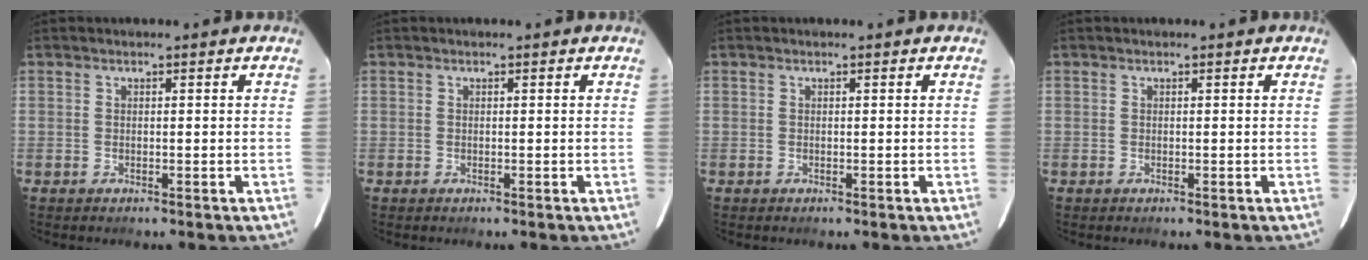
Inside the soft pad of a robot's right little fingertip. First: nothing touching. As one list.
[{"total": 0.0}, {"total": 0.0}, {"total": 0.0}]